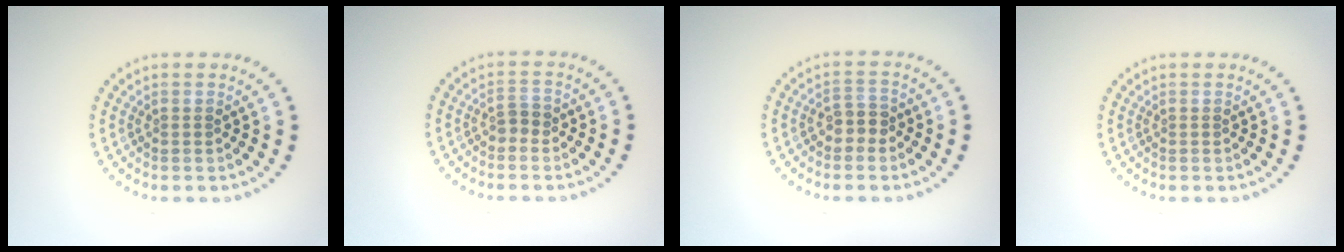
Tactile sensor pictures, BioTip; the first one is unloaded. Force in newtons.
{"total": 1.1, "press": 1.1, "slide": 0.4}
{"total": 2.0, "press": 1.7, "slide": 0.9}
{"total": 0.0}